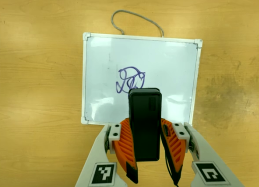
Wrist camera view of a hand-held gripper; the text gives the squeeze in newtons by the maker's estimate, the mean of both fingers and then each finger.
{"total": 6.2, "left": 5.5, "right": 6.8}